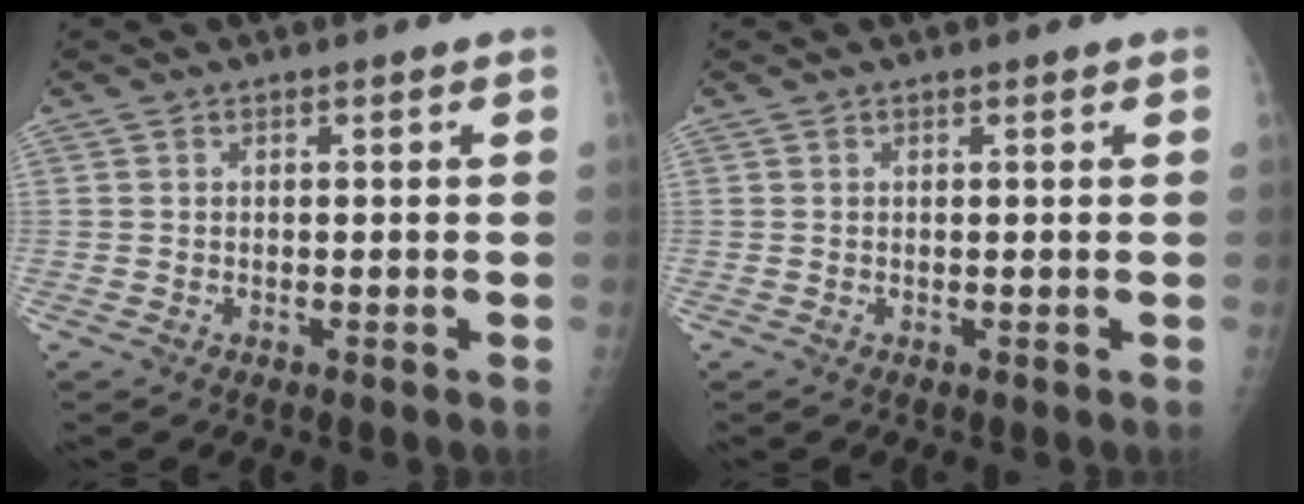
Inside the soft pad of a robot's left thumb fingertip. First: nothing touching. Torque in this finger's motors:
{"motor_torque": [-0.03, 0.13, -0.07, 0.00, 0.01]}